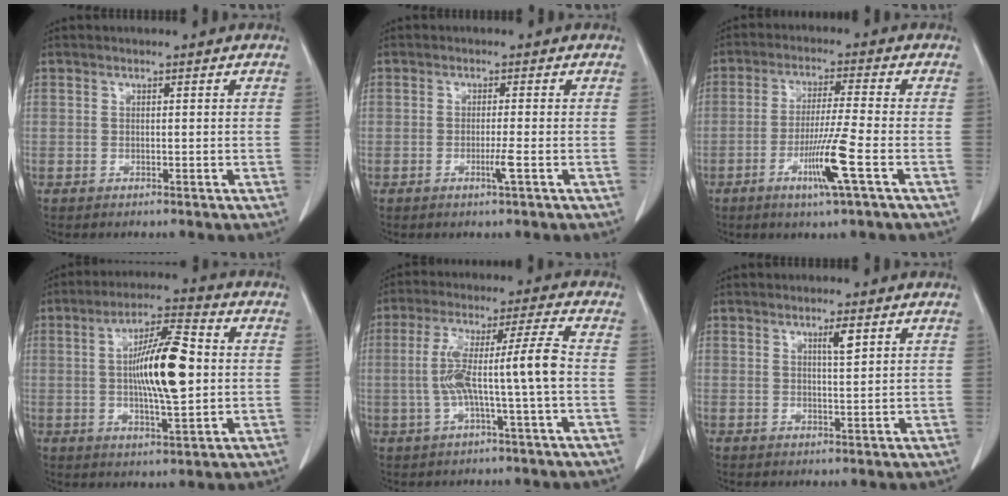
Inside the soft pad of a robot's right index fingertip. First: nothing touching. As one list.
[{"total": 2.1, "force": [-0.8, -0.5, 1.9], "torque": [-0.037, -0.005, -0.015]}, {"total": 8.4, "force": [-3.4, -1.0, 7.6], "torque": [-0.144, -0.018, -0.067]}, {"total": 12.6, "force": [0.6, 2.3, 12.4], "torque": [-0.217, 0.008, 0.006]}, {"total": 9.8, "force": [-1.2, -0.8, 9.7], "torque": [-0.187, 0.024, -0.021]}, {"total": 2.3, "force": [1.2, 0.1, 2.0], "torque": [-0.038, -0.003, 0.020]}]